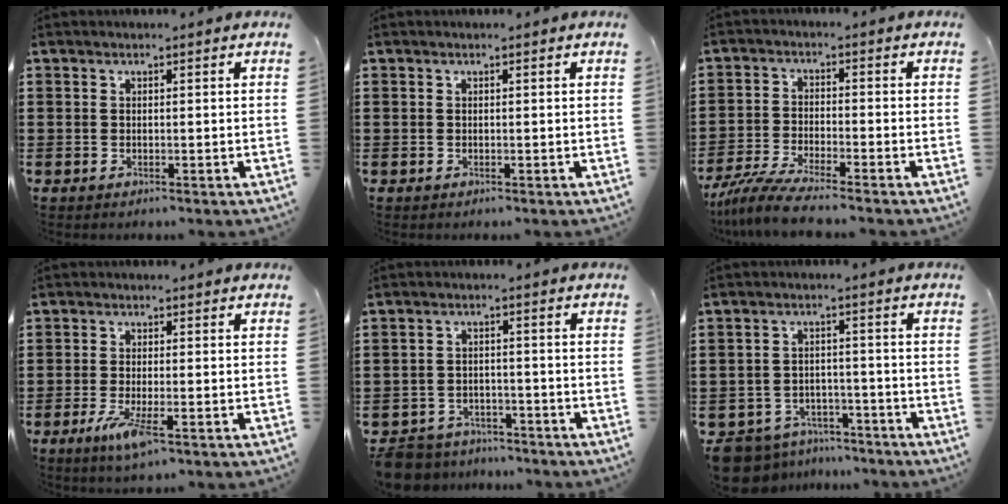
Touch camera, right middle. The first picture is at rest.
{"total": 0.0}
{"total": 6.0, "force": [-5.4, 0.1, 2.7], "torque": [-0.070, -0.018, -0.105]}
{"total": 4.5, "force": [-1.8, 0.7, 4.1], "torque": [-0.087, -0.016, -0.034]}
{"total": 4.8, "force": [-4.7, 1.0, 0.1], "torque": [-0.023, 0.004, -0.102]}
{"total": 6.2, "force": [-6.0, 1.6, 0.5], "torque": [-0.032, 0.009, -0.125]}